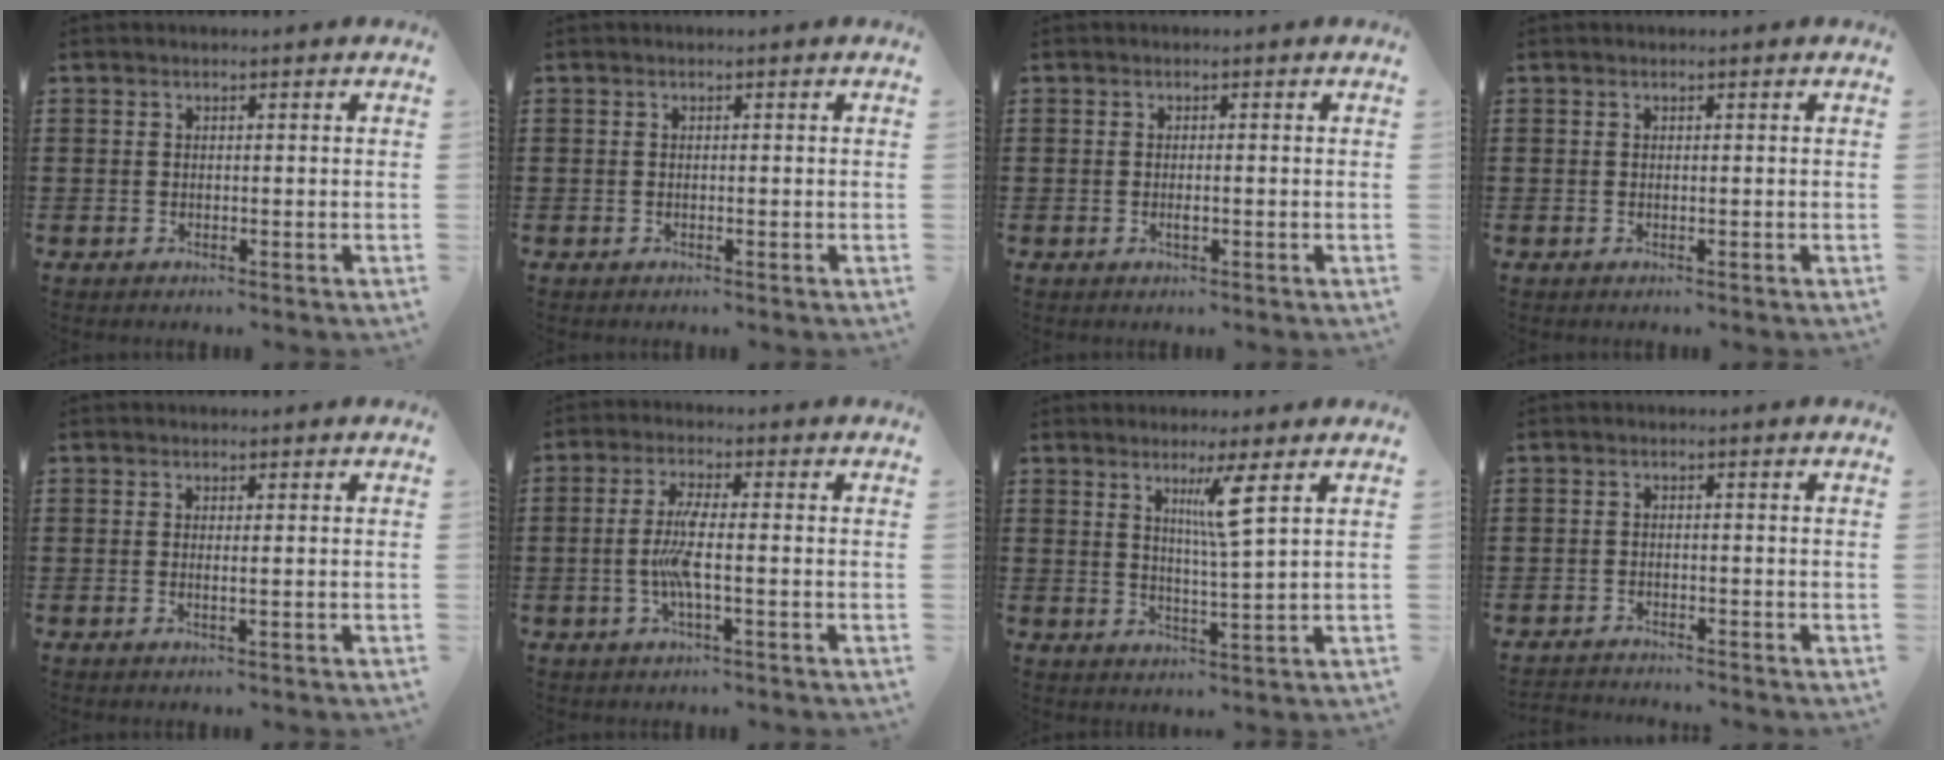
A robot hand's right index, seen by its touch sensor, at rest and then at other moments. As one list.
[{"total": 0.0}, {"total": 1.2, "force": [-0.3, 0.2, 1.1], "torque": [-0.029, -0.006, -0.007]}, {"total": 0.0}, {"total": 0.8, "force": [0.0, -0.1, 0.8], "torque": [-0.014, -0.003, -0.001]}, {"total": 5.4, "force": [-1.2, 0.8, 5.2], "torque": [-0.115, -0.009, -0.029]}, {"total": 5.3, "force": [2.6, -0.4, 4.6], "torque": [-0.089, -0.007, 0.038]}, {"total": 1.6, "force": [-1.6, 0.1, -0.1], "torque": [-0.003, 0.003, -0.035]}]